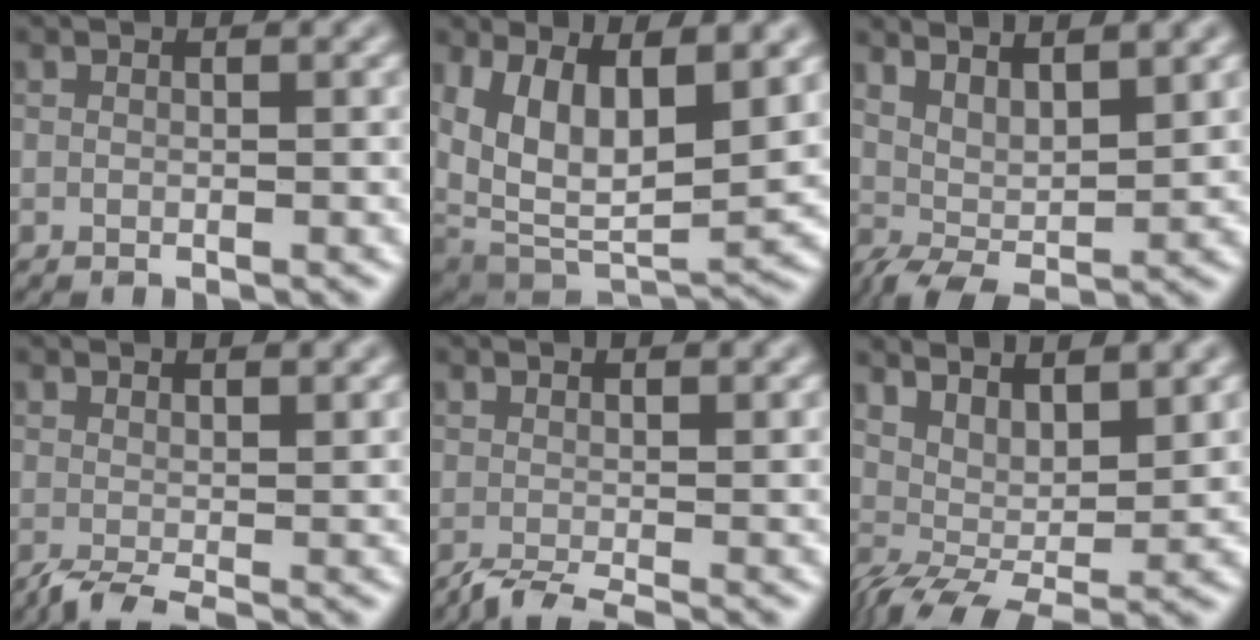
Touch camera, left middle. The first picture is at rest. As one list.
[{"total": 12.8, "force": [4.7, 6.1, 10.3], "torque": [-0.171, -0.005, 0.090]}, {"total": 4.2, "force": [2.7, 1.1, 3.0], "torque": [-0.051, -0.002, 0.051]}, {"total": 2.3, "force": [0.1, 0.9, 2.2], "torque": [-0.027, 0.001, -0.005]}, {"total": 2.3, "force": [-0.6, 0.7, 2.1], "torque": [-0.027, -0.003, -0.020]}, {"total": 5.4, "force": [2.8, 1.9, 4.2], "torque": [-0.073, 0.000, 0.054]}]